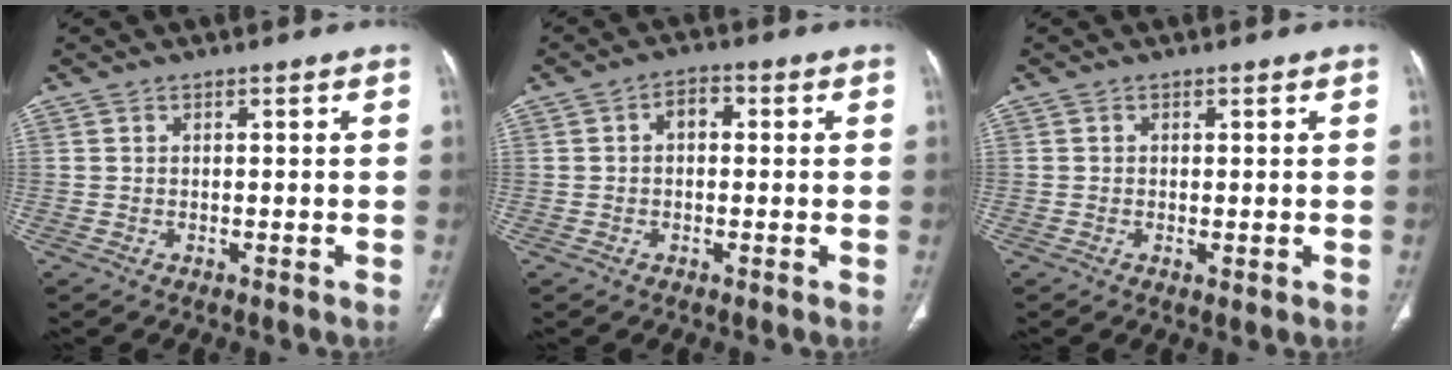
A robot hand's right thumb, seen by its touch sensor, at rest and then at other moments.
{"total": 3.3, "force": [0.3, 2.1, 2.5], "torque": [-0.028, 0.012, -0.002]}
{"total": 0.9, "force": [-0.2, 0.4, 0.8], "torque": [-0.018, -0.004, -0.002]}